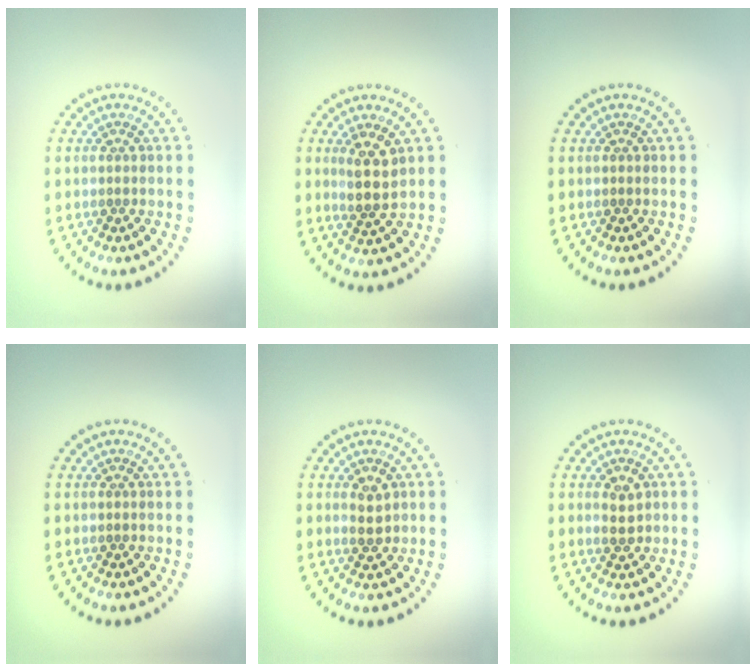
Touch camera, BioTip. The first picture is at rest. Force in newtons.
{"total": 2.7, "press": 2.5, "slide": 1.2}
{"total": 0.0}
{"total": 0.0}
{"total": 1.9, "press": 1.8, "slide": 0.3}
{"total": 1.9, "press": 1.9, "slide": 0.1}